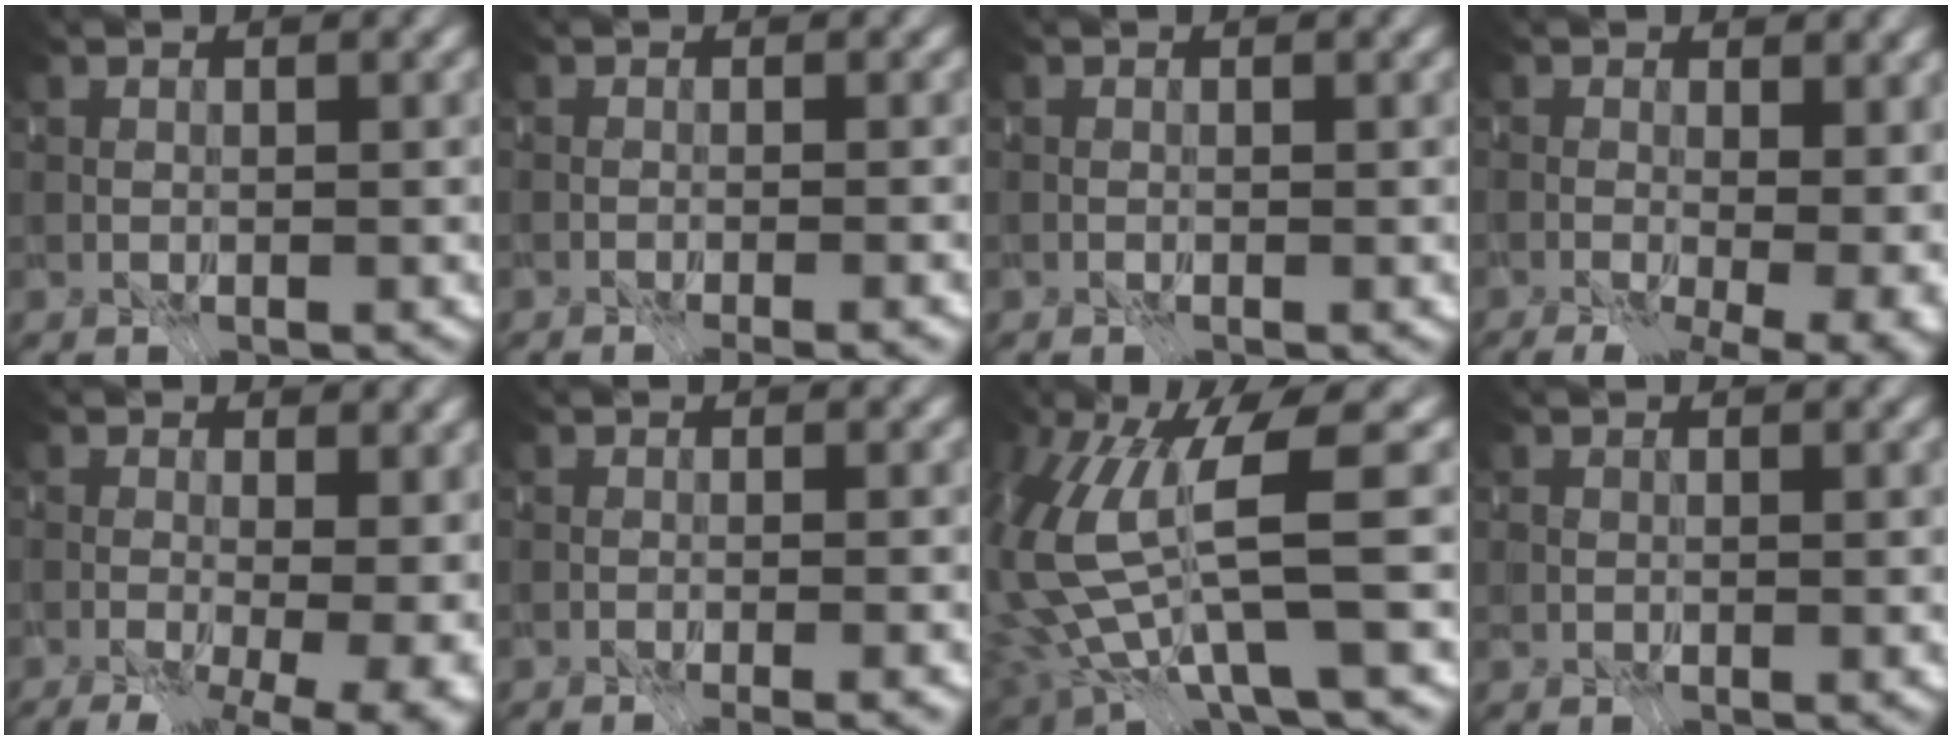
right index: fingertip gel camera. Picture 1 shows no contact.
{"total": 2.1, "force": [-2.1, -0.3, 0.3], "torque": [0.023, -0.010, -0.039]}
{"total": 0.0}
{"total": 8.5, "force": [-2.0, 4.6, 6.8], "torque": [-0.086, -0.033, 0.019]}
{"total": 9.6, "force": [-3.1, 4.8, 7.7], "torque": [-0.111, -0.030, 0.007]}
{"total": 2.4, "force": [-2.3, -0.2, 0.6], "torque": [0.021, -0.009, -0.044]}
{"total": 6.3, "force": [-1.7, -1.4, 5.9], "torque": [-0.139, -0.034, -0.022]}
{"total": 0.8, "force": [-0.3, -0.3, -0.7], "torque": [0.011, -0.005, -0.003]}